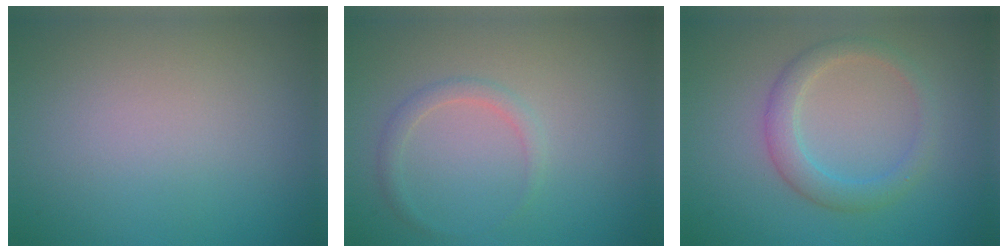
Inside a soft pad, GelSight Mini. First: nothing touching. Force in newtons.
{"total": 1.3, "press": 1.3, "slide": 0.1}
{"total": 2.8, "press": 2.8, "slide": 0.1}